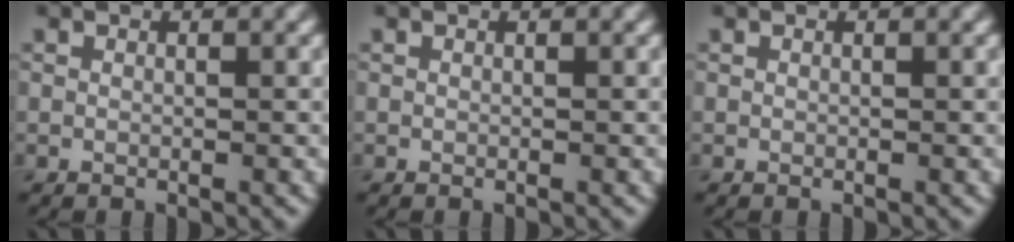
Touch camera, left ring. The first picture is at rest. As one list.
[{"total": 0.0}, {"total": 0.0}]